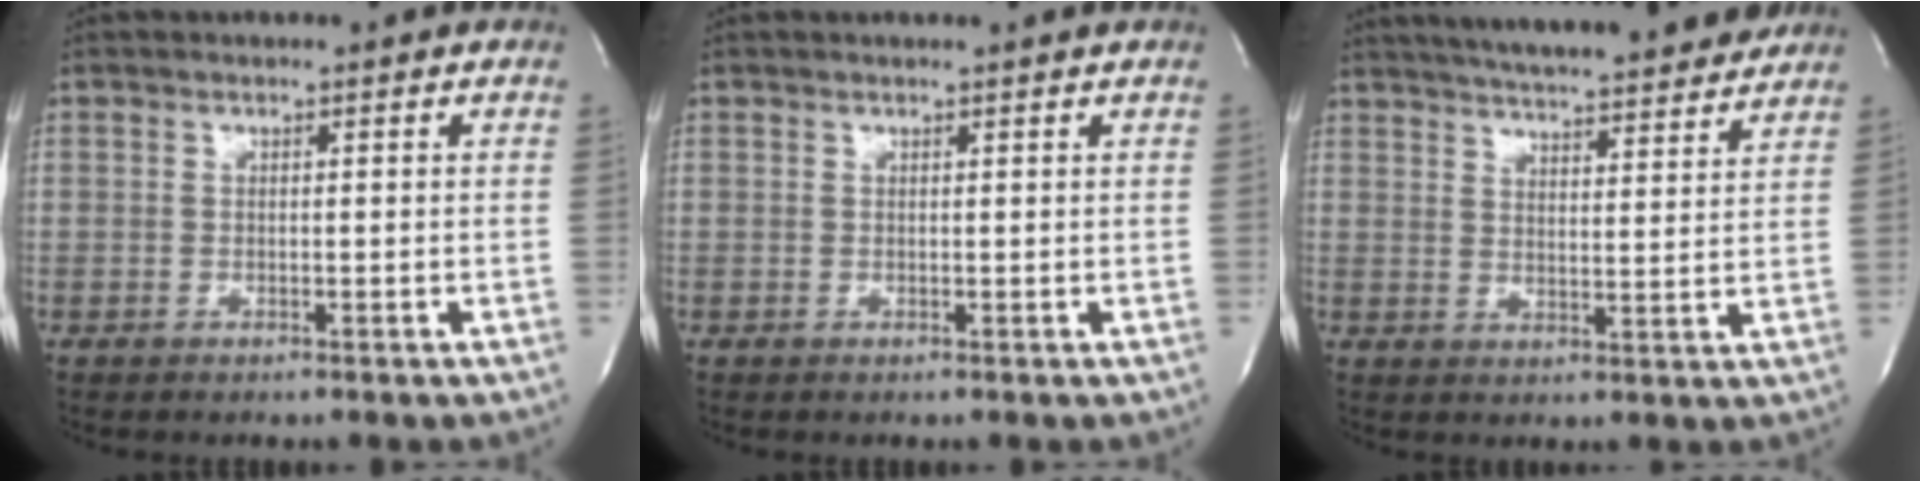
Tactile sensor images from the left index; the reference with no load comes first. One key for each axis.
{"total": 1.6, "fx": 1.5, "fy": -0.4, "fz": 0.4, "tx": -0.014, "ty": 0.003, "tz": 0.021}
{"total": 20.0, "fx": 17.8, "fy": 2.6, "fz": 8.6, "tx": -0.140, "ty": 0.014, "tz": 0.244}